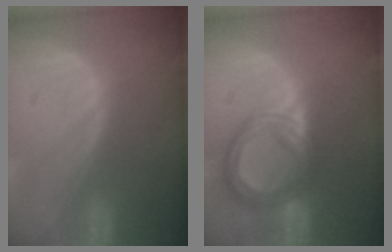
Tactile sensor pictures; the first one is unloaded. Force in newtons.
{"total": 8.7, "press": 8.6, "slide": 0.8}